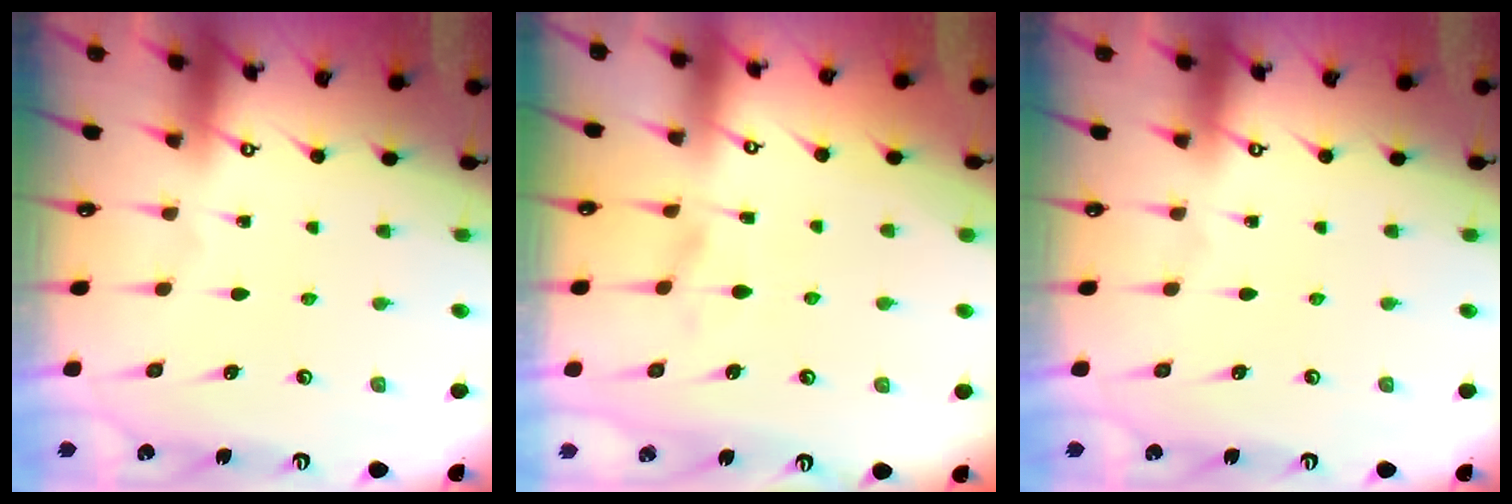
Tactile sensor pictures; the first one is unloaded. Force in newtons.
{"total": 2.6, "press": 2.3, "slide": 1.0}
{"total": 0.0}